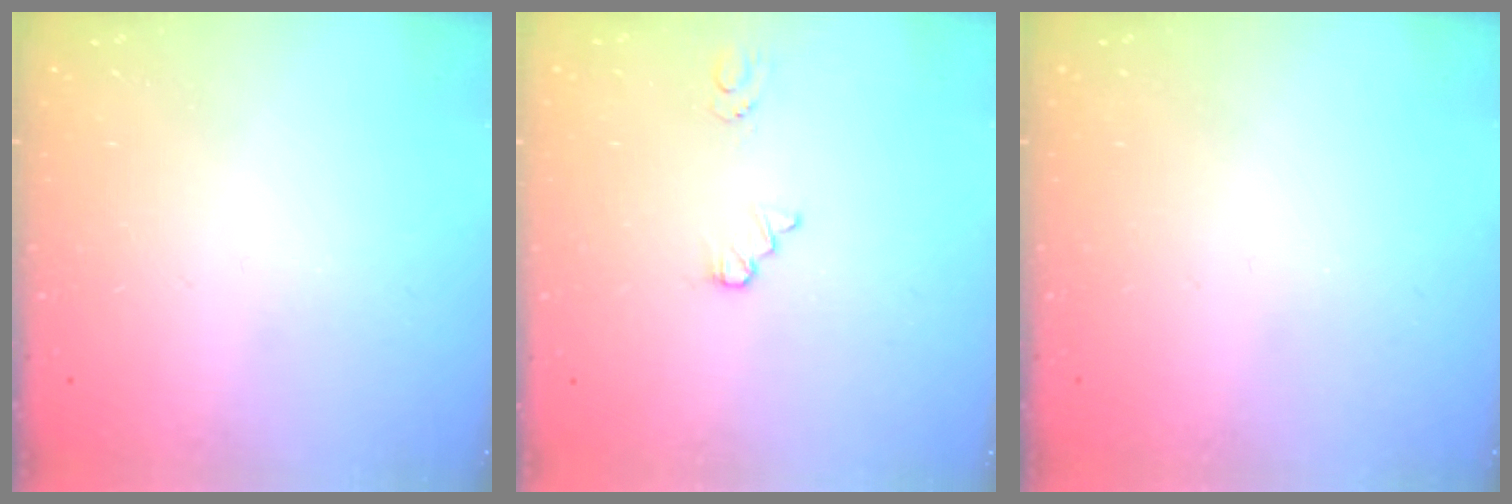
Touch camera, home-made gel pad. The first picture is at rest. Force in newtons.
{"total": 1.3, "press": 1.3, "slide": 0.2}
{"total": 0.0}